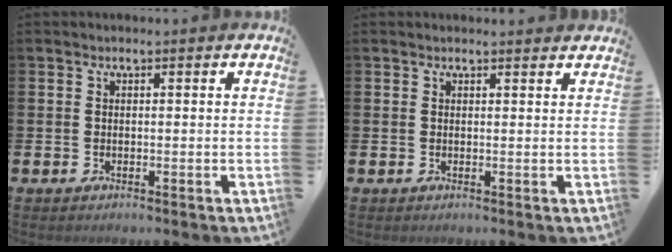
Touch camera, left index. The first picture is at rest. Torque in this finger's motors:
{"motor_torque": [1.00, -1.12, 0.29, 0.07]}